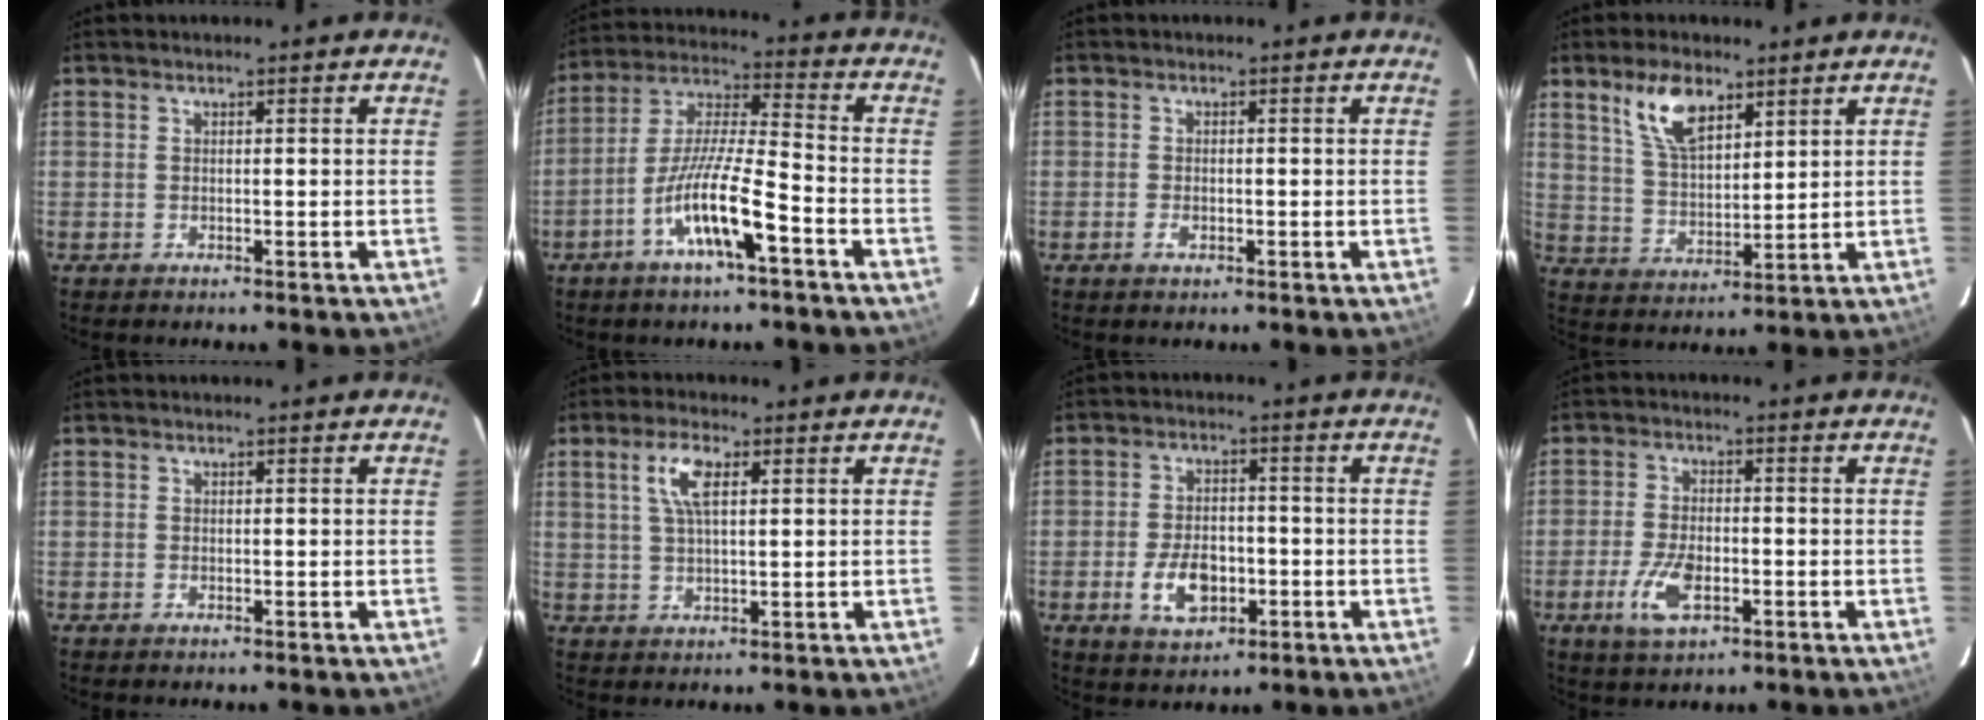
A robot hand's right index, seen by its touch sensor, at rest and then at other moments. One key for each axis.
{"total": 12.1, "fx": -6.1, "fy": 1.4, "fz": 10.4, "tx": -0.209, "ty": -0.004, "tz": -0.118}
{"total": 1.7, "fx": -0.8, "fy": 1.0, "fz": 1.1, "tx": -0.024, "ty": -0.001, "tz": -0.014}
{"total": 9.6, "fx": 5.7, "fy": 4.4, "fz": 6.4, "tx": -0.118, "ty": 0.011, "tz": 0.117}
{"total": 0.0}
{"total": 5.6, "fx": 2.1, "fy": 2.0, "fz": 4.8, "tx": -0.093, "ty": 0.009, "tz": 0.040}
{"total": 8.4, "fx": -2.9, "fy": 5.2, "fz": 6.0, "tx": -0.122, "ty": 0.002, "tz": -0.040}
{"total": 7.9, "fx": -3.1, "fy": 3.9, "fz": 6.1, "tx": -0.138, "ty": -0.009, "tz": -0.055}